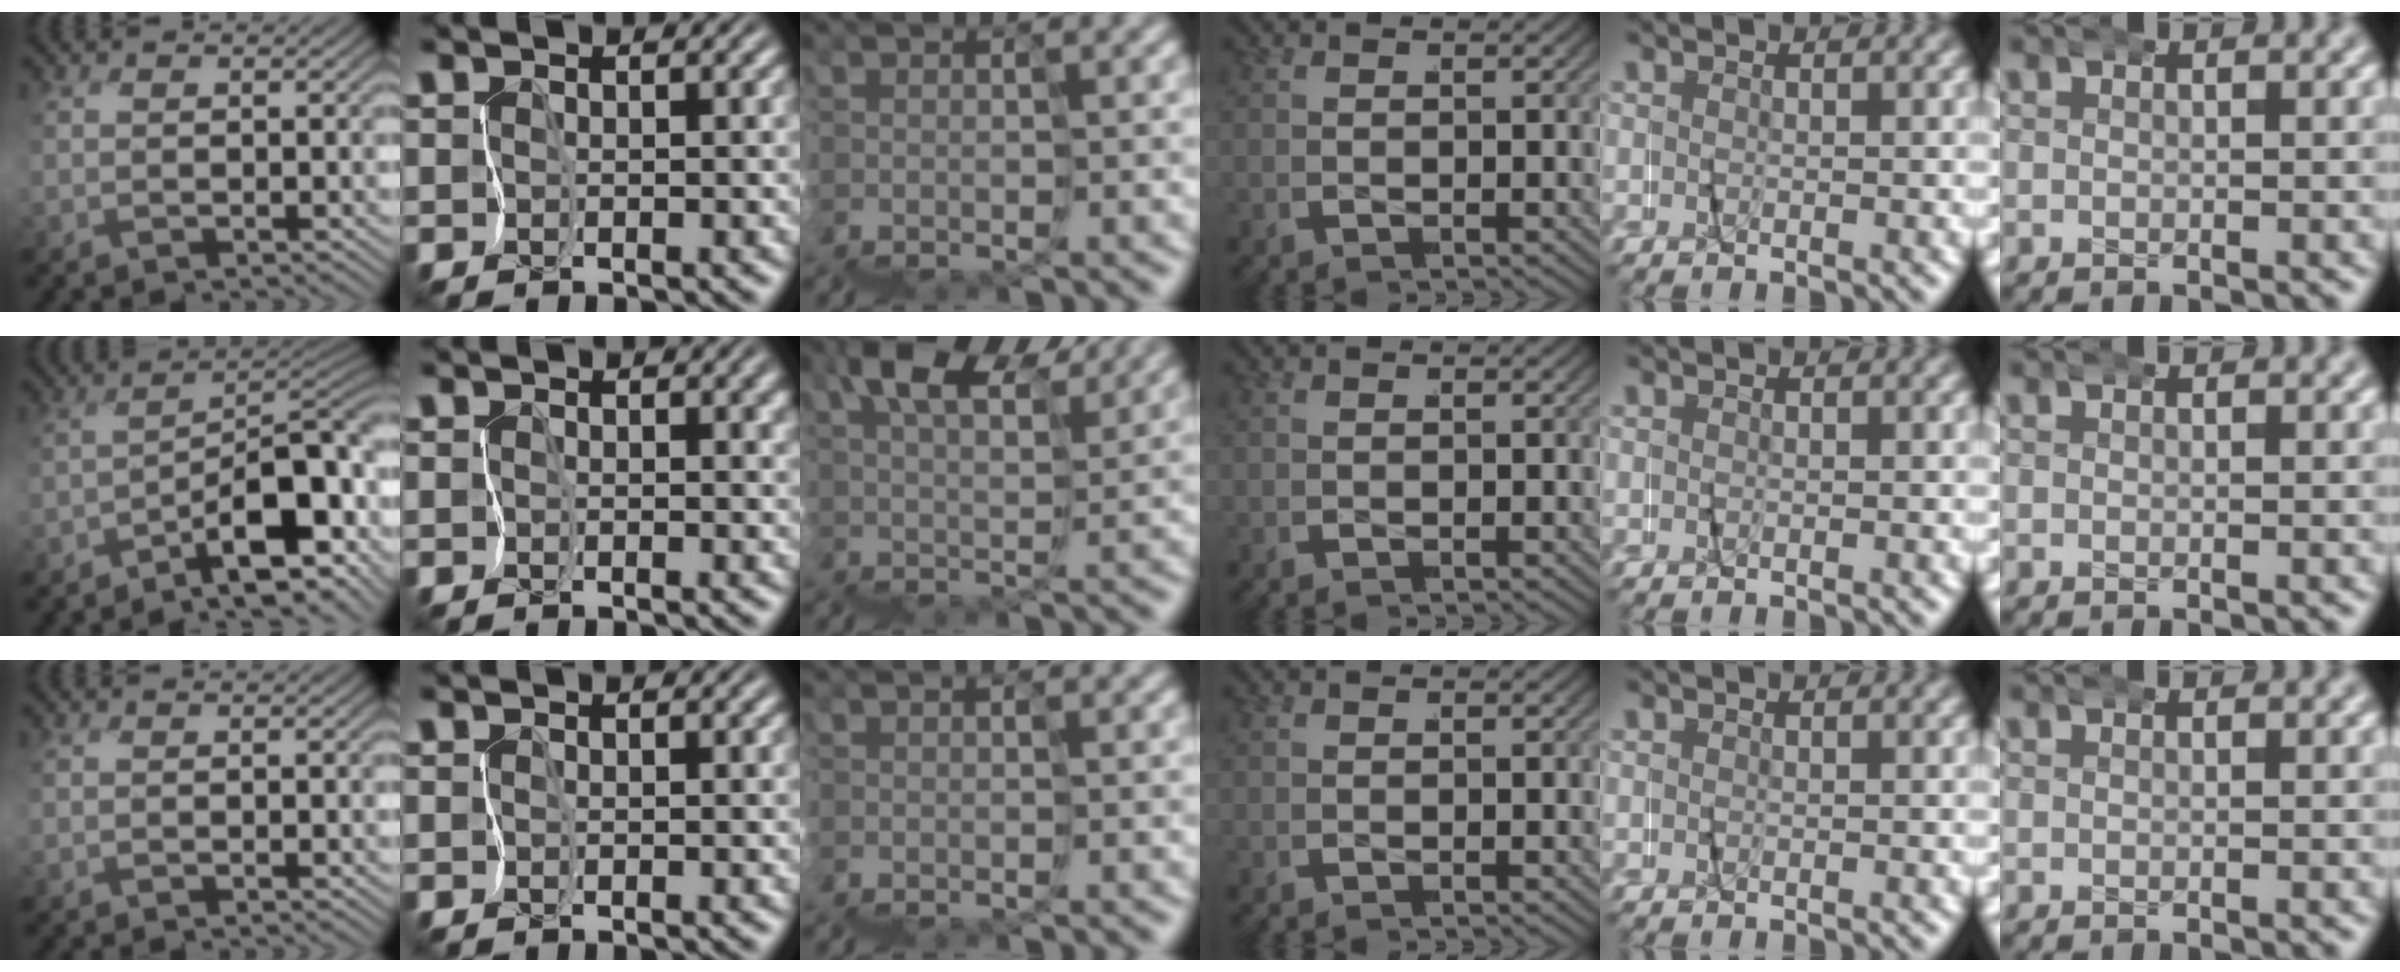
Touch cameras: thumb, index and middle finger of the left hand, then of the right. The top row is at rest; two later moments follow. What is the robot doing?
{"motion": "wrap", "object": "napkin"}